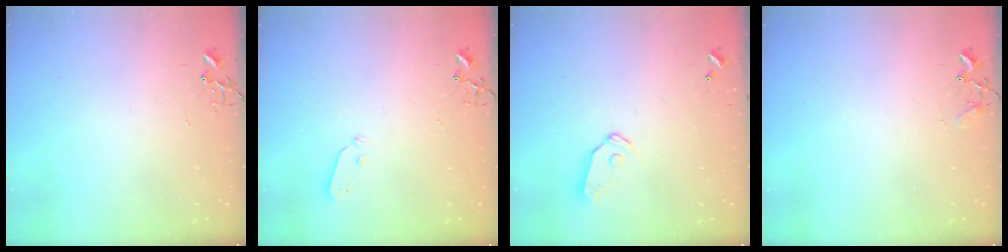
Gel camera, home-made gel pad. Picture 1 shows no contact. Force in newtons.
{"total": 3.0, "press": 3.0, "slide": 0.4}
{"total": 7.6, "press": 7.6, "slide": 0.2}
{"total": 8.0, "press": 8.0, "slide": 0.4}